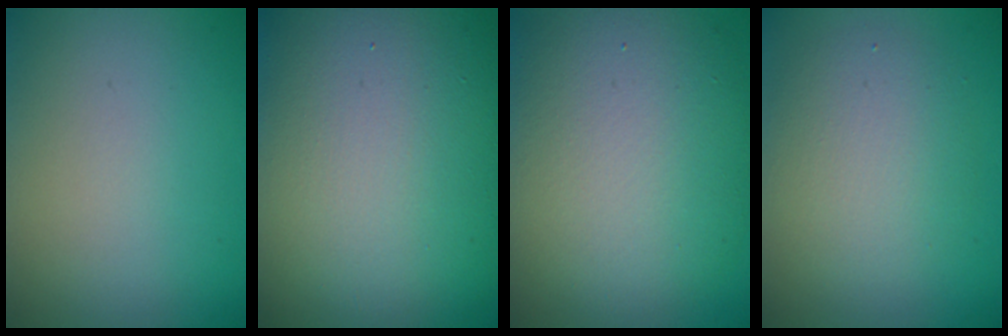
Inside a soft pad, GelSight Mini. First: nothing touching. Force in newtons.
{"total": 20.4, "press": 20.3, "slide": 1.5}
{"total": 11.9, "press": 11.9, "slide": 1.1}
{"total": 4.4, "press": 4.4, "slide": 0.3}